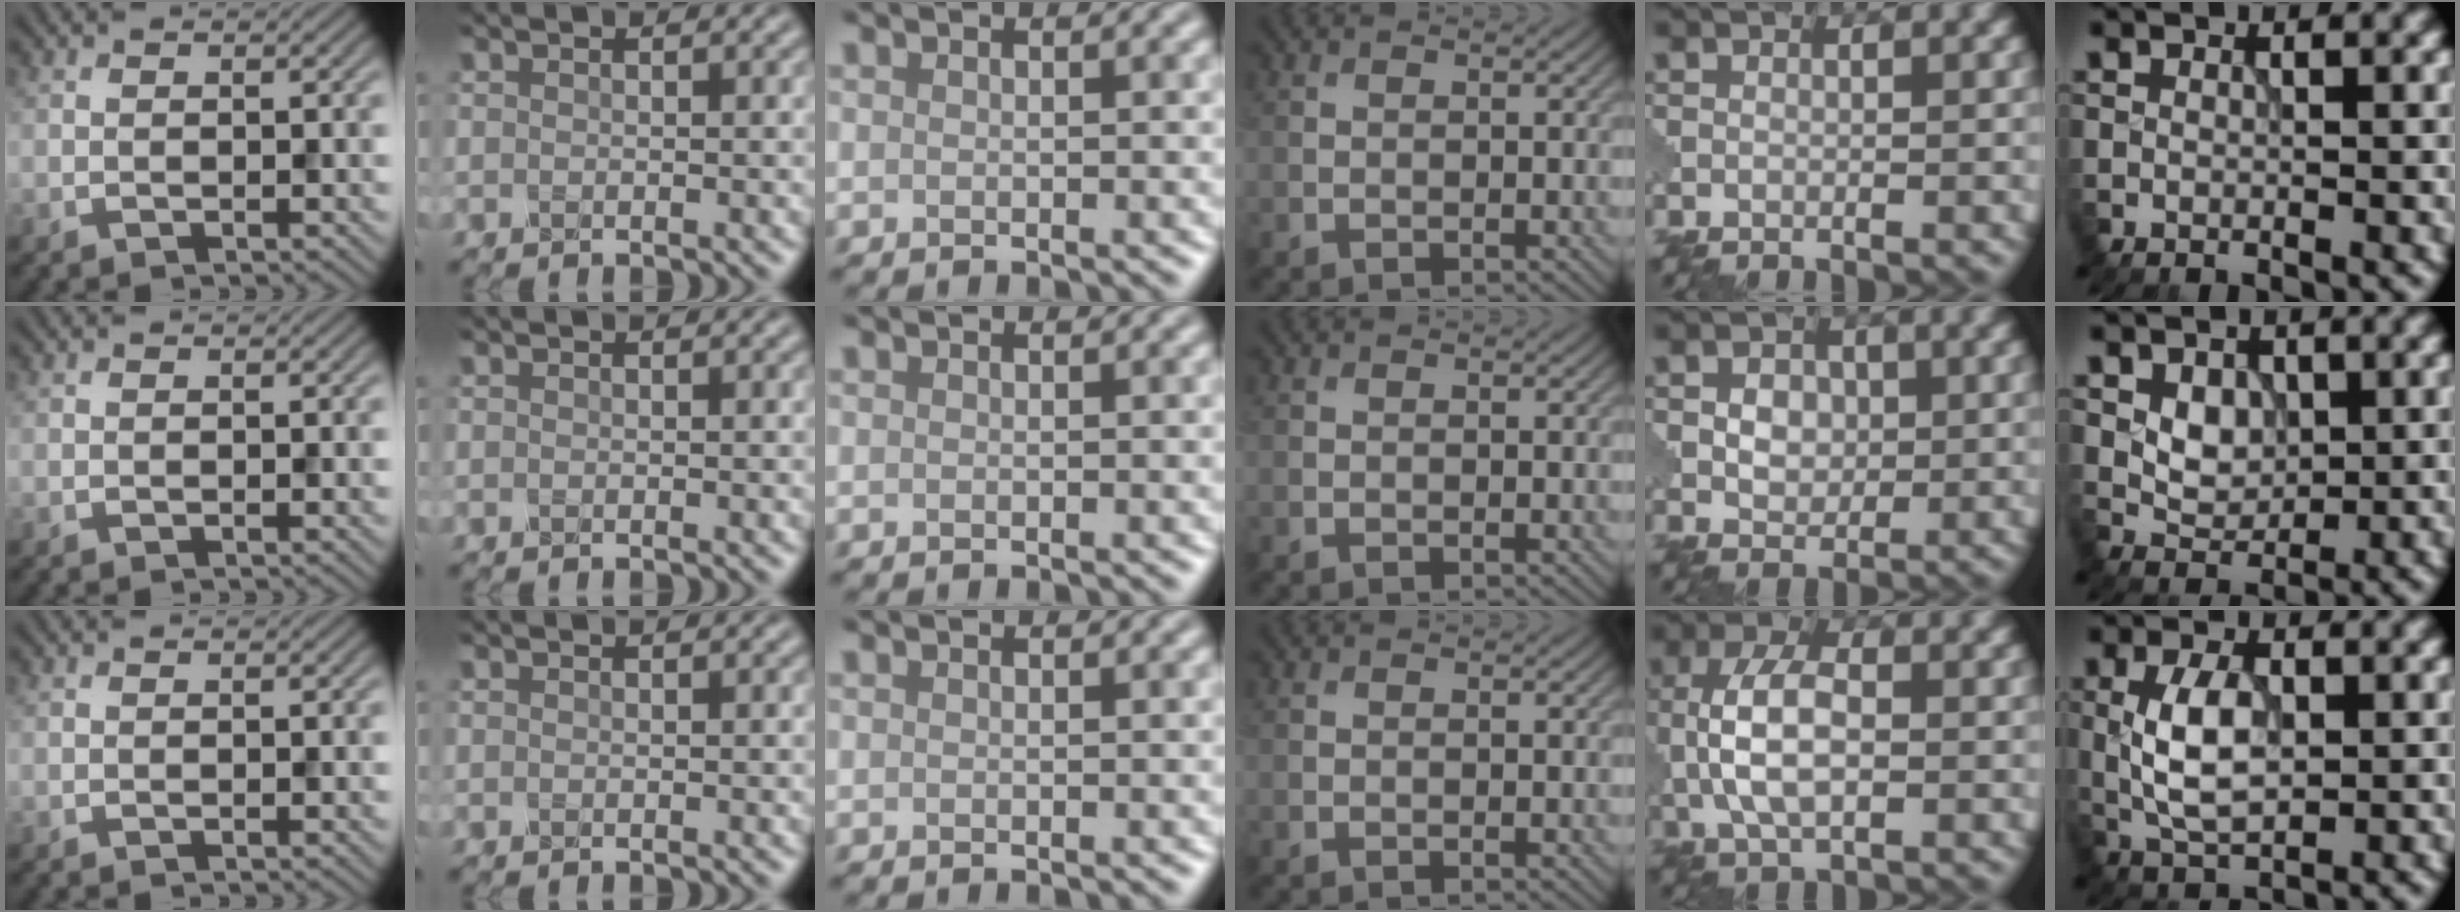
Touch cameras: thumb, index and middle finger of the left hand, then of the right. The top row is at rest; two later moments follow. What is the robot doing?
{"motion": "close", "object": "eyeshadow palette"}